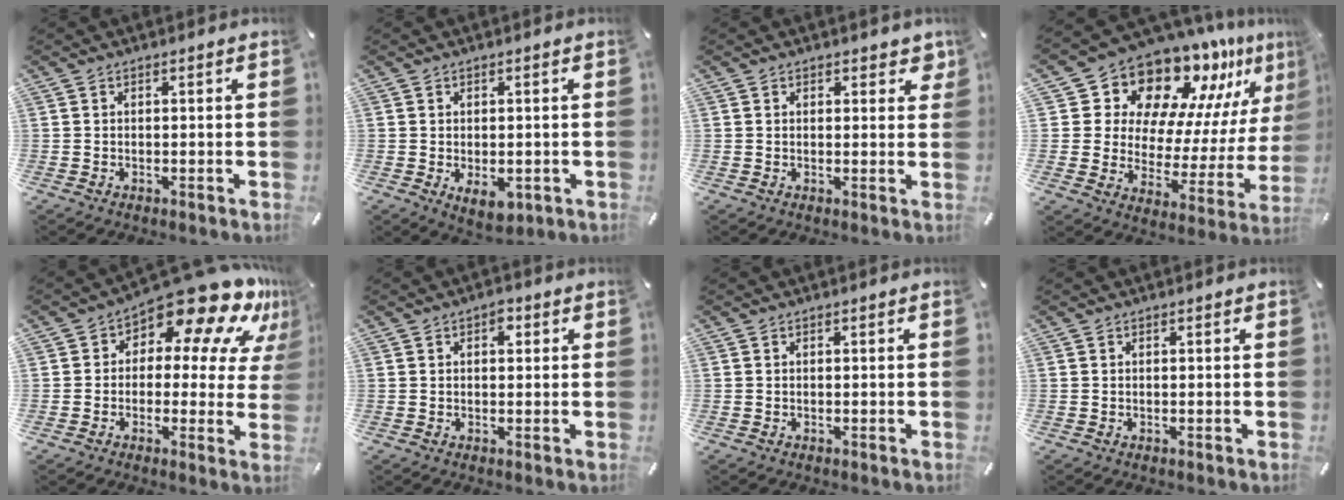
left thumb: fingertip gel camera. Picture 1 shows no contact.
{"total": 4.7, "force": [-1.1, 2.9, 3.5], "torque": [-0.051, -0.005, -0.020]}
{"total": 2.6, "force": [1.6, 1.6, 1.3], "torque": [0.003, -0.006, 0.021]}
{"total": 15.2, "force": [13.1, 7.0, 3.1], "torque": [-0.058, -0.138, 0.222]}
{"total": 16.2, "force": [10.8, 6.5, 10.1], "torque": [-0.144, -0.090, 0.180]}
{"total": 2.5, "force": [0.8, 1.6, 1.7], "torque": [-0.020, 0.000, 0.010]}
{"total": 0.0}
{"total": 0.0}